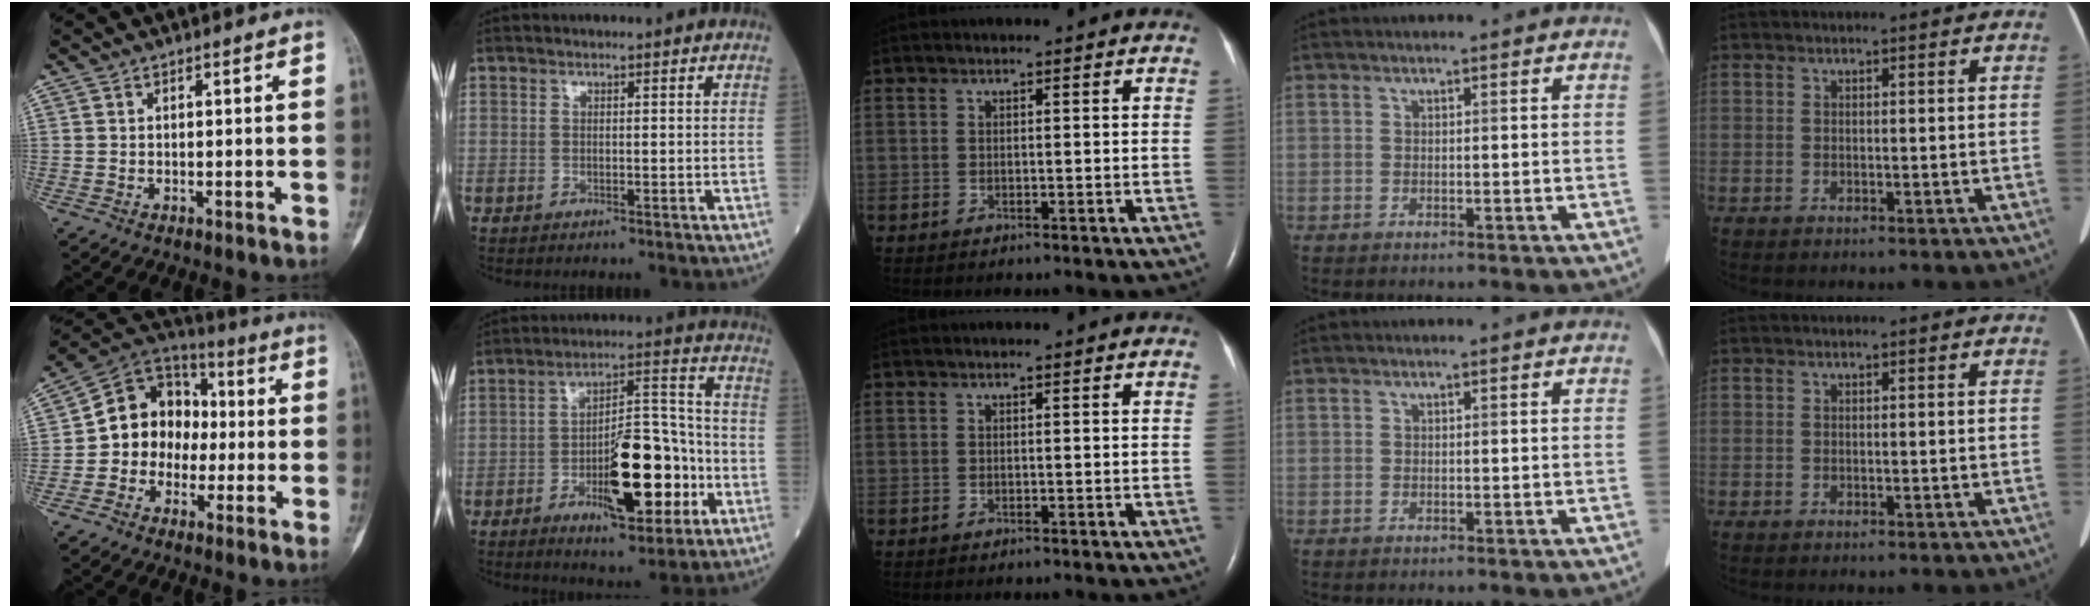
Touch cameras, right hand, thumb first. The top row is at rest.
{"thumb": {"total": 12.9, "force": [-1.2, 11.0, 6.6], "torque": [-0.060, 0.037, -0.034]}, "index": {"total": 13.9, "force": [-4.8, 4.3, 12.3], "torque": [-0.200, 0.013, -0.068]}}